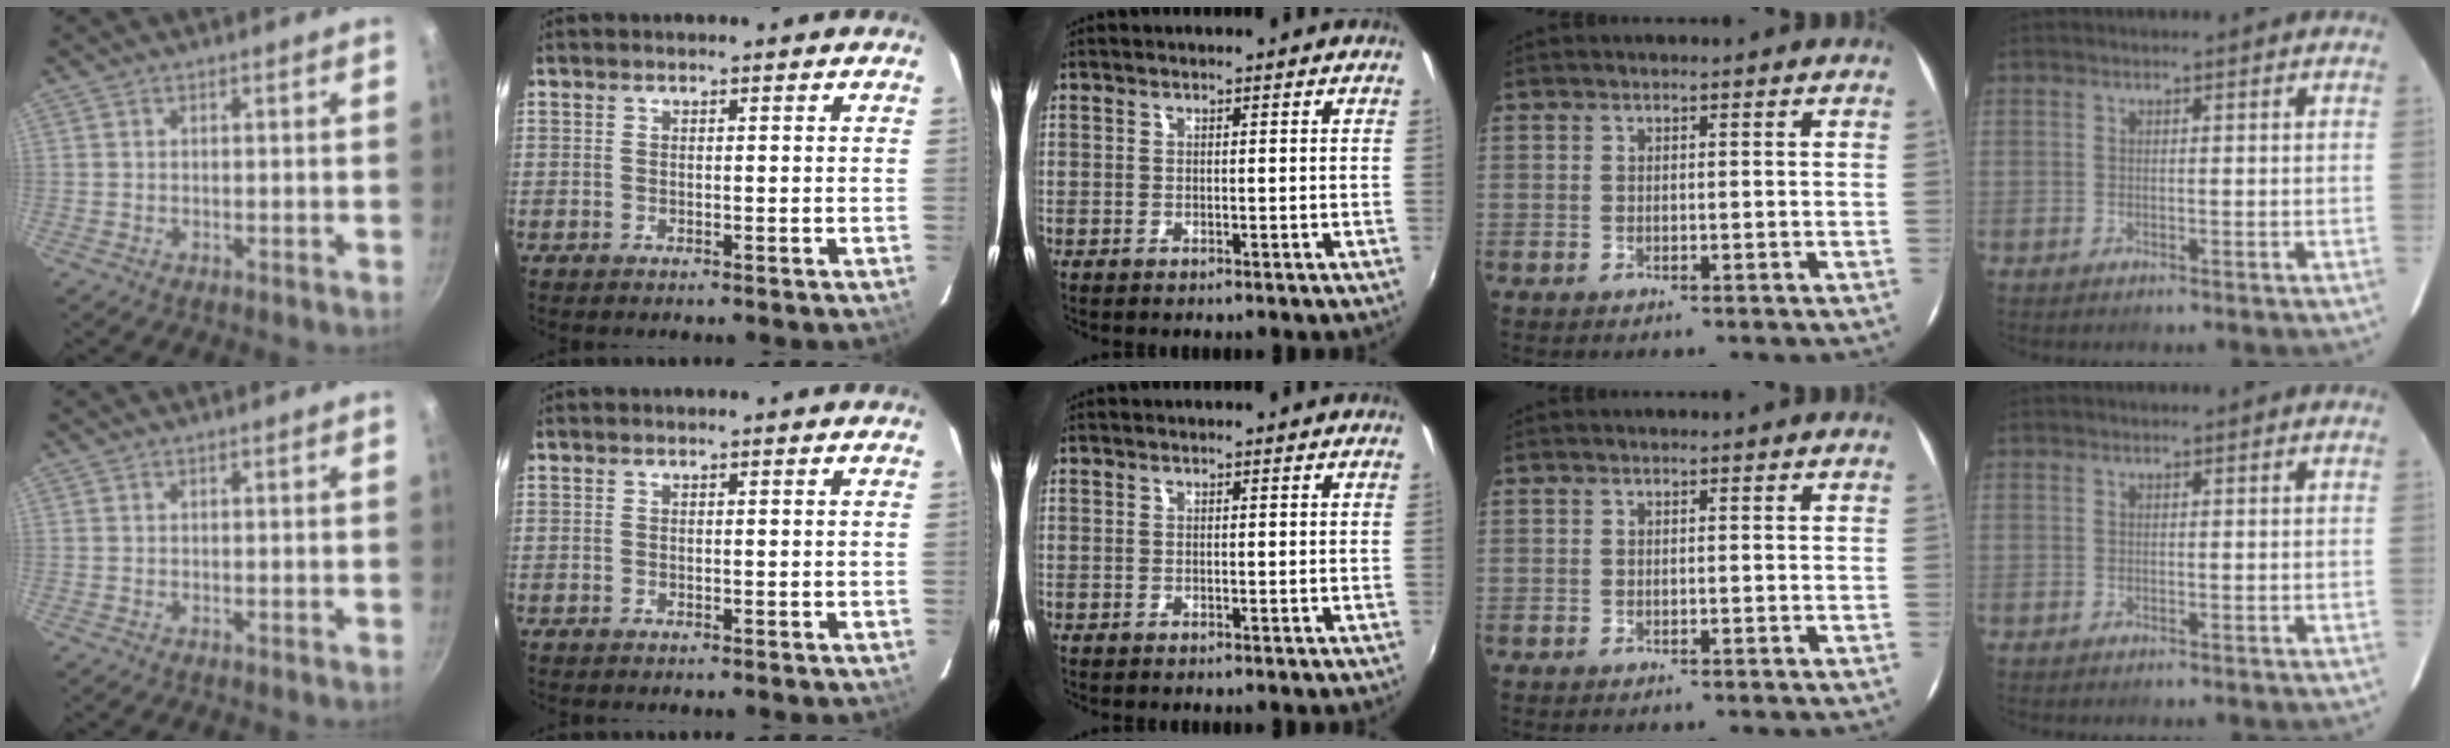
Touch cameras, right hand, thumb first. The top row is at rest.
{}